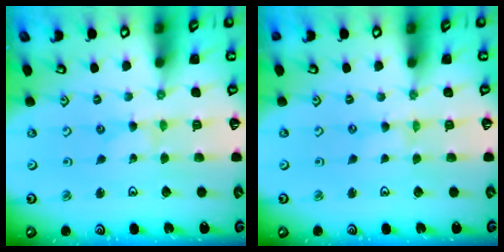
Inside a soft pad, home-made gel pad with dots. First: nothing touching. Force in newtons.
{"total": 0.0}